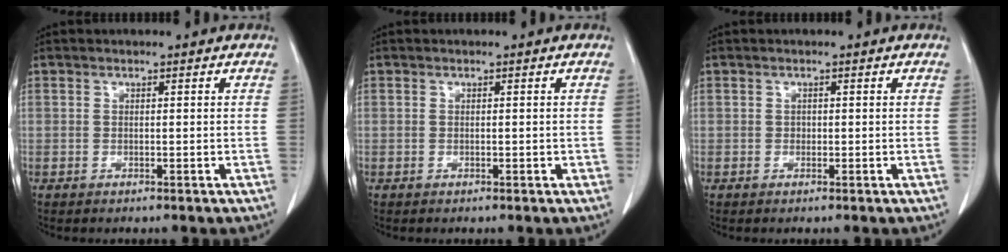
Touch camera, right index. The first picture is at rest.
{"total": 0.5, "force": [-0.1, 0.2, 0.4], "torque": [-0.006, 0.001, 0.000]}
{"total": 0.5, "force": [-0.1, 0.5, 0.2], "torque": [0.003, 0.003, -0.001]}